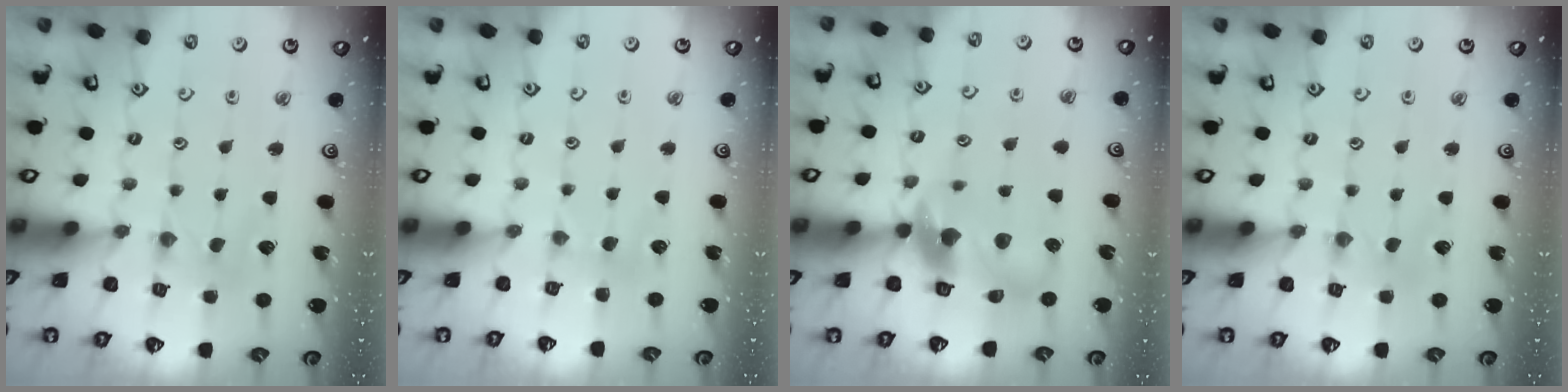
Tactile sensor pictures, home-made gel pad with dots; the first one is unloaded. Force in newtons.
{"total": 3.1, "press": 3.1, "slide": 0.5}
{"total": 11.5, "press": 11.4, "slide": 1.7}
{"total": 0.6, "press": 0.6, "slide": 0.1}